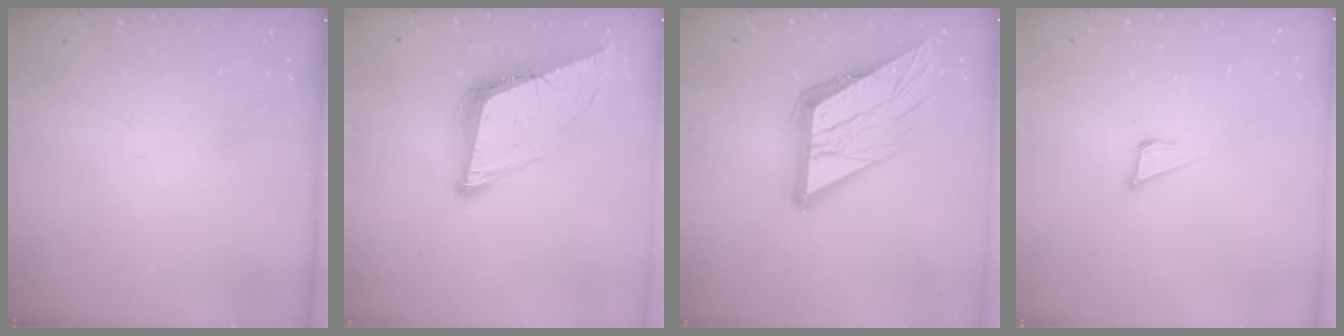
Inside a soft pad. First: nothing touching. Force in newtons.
{"total": 11.8, "press": 11.2, "slide": 3.8}
{"total": 17.6, "press": 17.4, "slide": 2.1}
{"total": 5.1, "press": 5.0, "slide": 0.9}